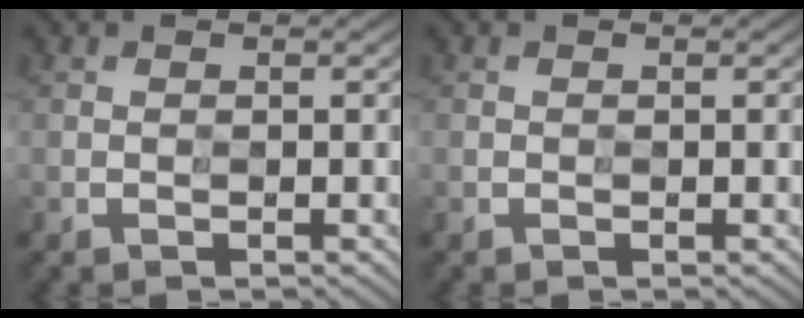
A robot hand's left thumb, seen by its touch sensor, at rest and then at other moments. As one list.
[{"total": 0.0}]